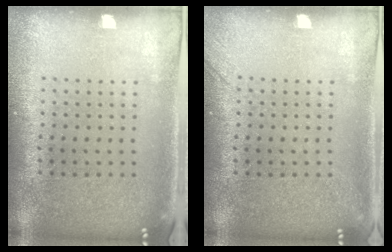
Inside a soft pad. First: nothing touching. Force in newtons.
{"total": 1.2, "press": 1.2, "slide": 0.2}